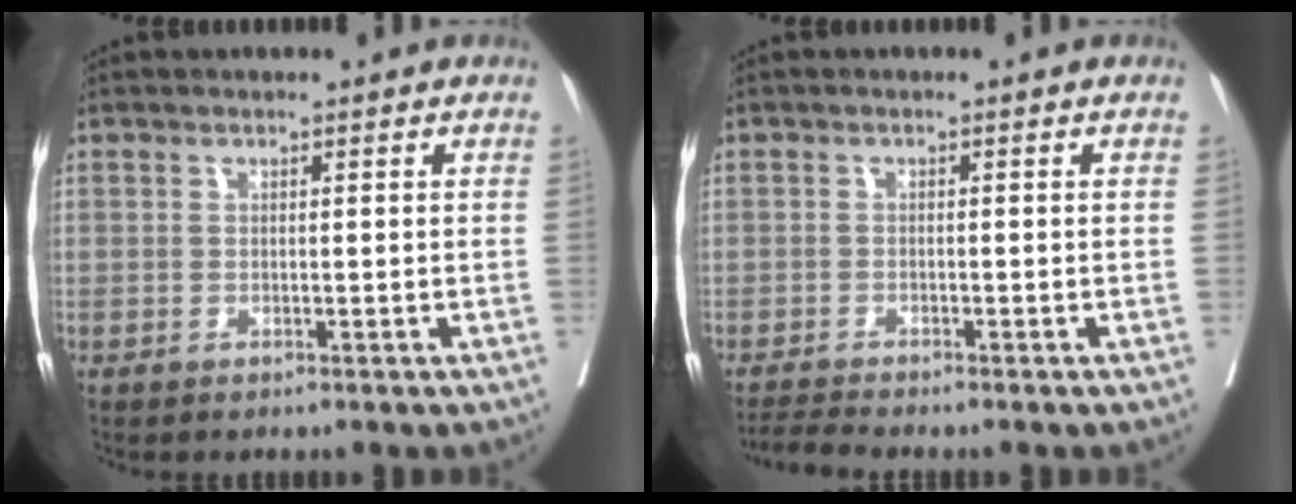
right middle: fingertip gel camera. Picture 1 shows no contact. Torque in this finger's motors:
{"motor_torque": [-0.01, 0.00, -0.01, 0.01]}